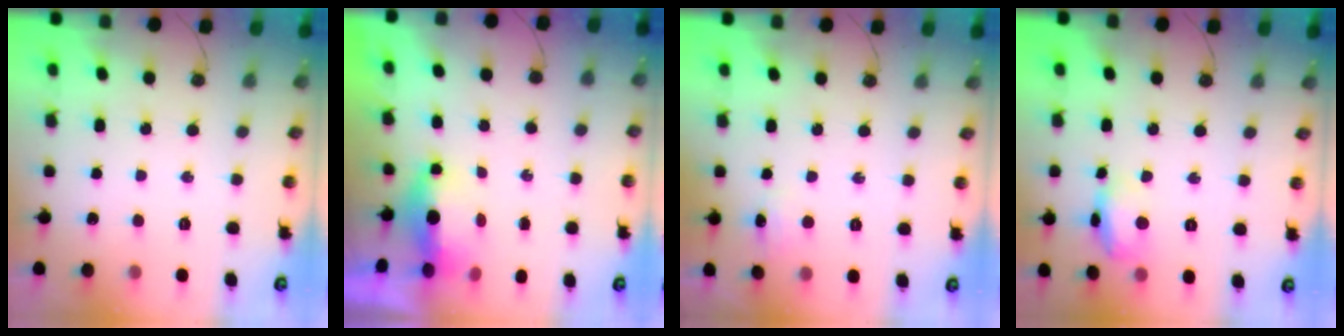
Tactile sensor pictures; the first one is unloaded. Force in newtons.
{"total": 6.1, "press": 5.3, "slide": 2.9}
{"total": 5.5, "press": 5.5, "slide": 0.6}
{"total": 12.1, "press": 12.1, "slide": 0.9}